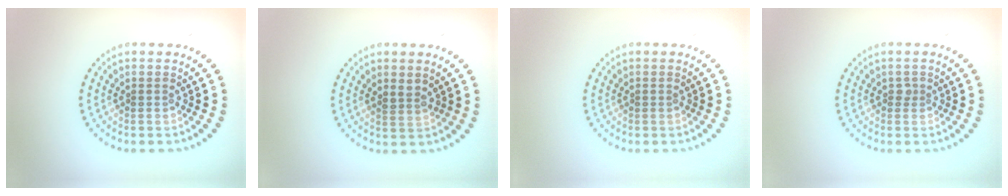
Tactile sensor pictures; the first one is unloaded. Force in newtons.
{"total": 1.3, "press": 1.1, "slide": 0.7}
{"total": 0.0}
{"total": 0.6, "press": 0.3, "slide": 0.4}